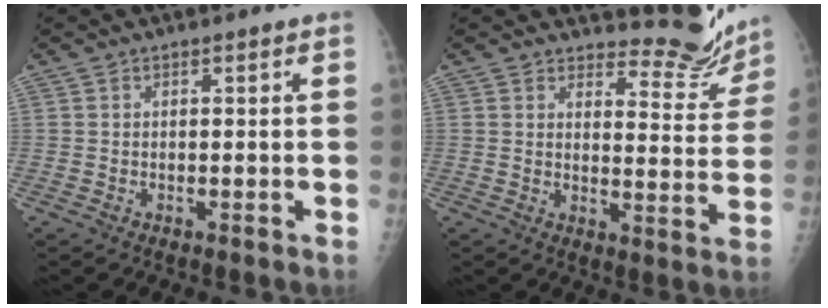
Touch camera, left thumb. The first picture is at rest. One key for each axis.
{"total": 9.9, "fx": 9.8, "fy": 1.9, "fz": -0.1, "tx": 0.030, "ty": -0.117, "tz": 0.111}